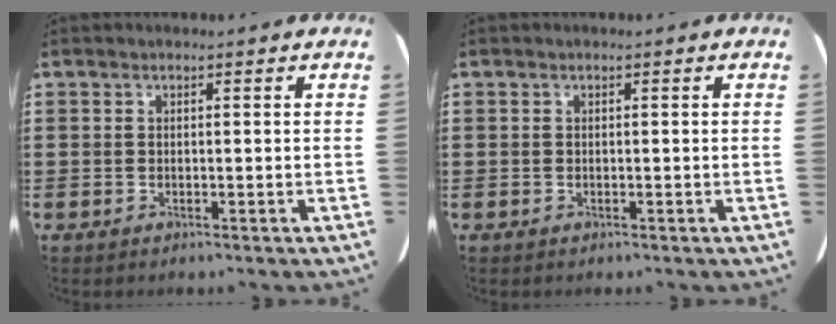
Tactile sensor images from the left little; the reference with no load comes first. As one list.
[{"total": 0.0}]